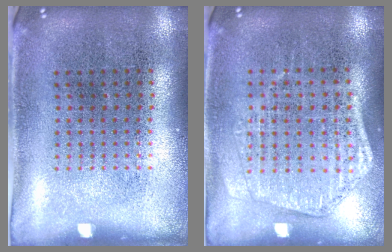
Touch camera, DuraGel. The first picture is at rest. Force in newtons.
{"total": 1.4, "press": 1.3, "slide": 0.5}